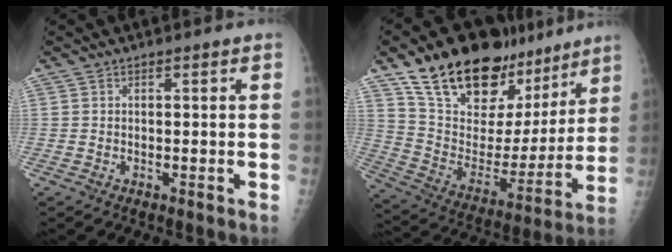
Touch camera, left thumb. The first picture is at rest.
{"total": 26.2, "force": [18.4, 13.5, 12.9], "torque": [-0.170, -0.065, 0.308]}